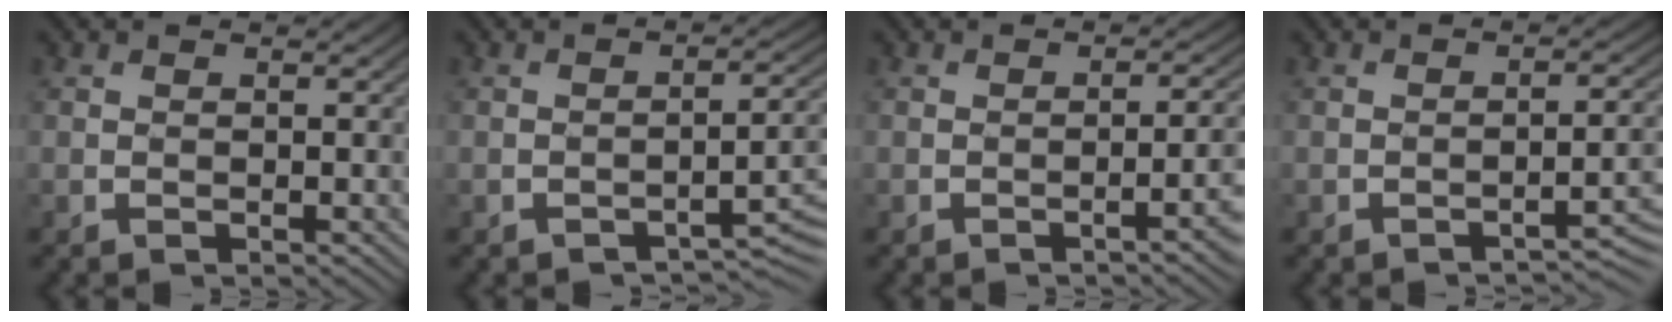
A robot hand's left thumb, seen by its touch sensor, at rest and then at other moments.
{"total": 4.0, "force": [-2.7, 0.9, 2.8], "torque": [-0.034, 0.012, -0.040]}
{"total": 5.1, "force": [-1.8, 1.2, 4.6], "torque": [-0.046, 0.013, -0.030]}
{"total": 4.1, "force": [-2.5, 0.9, 3.1], "torque": [-0.034, 0.013, -0.041]}